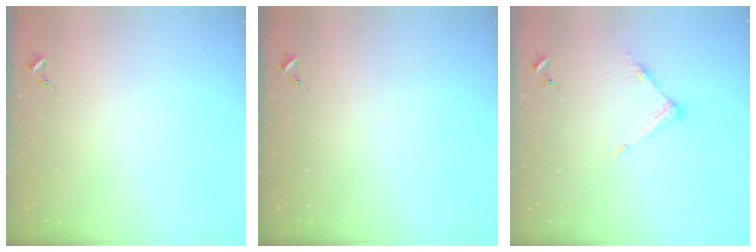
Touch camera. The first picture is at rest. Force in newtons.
{"total": 0.0}
{"total": 8.0, "press": 8.0, "slide": 0.4}